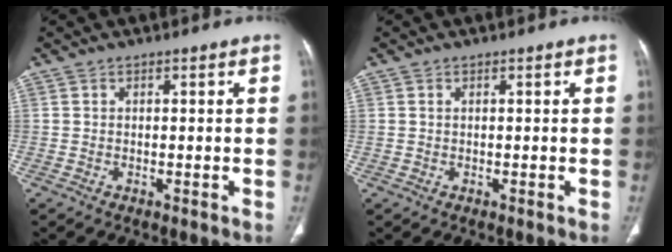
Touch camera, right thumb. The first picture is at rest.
{"total": 0.0}